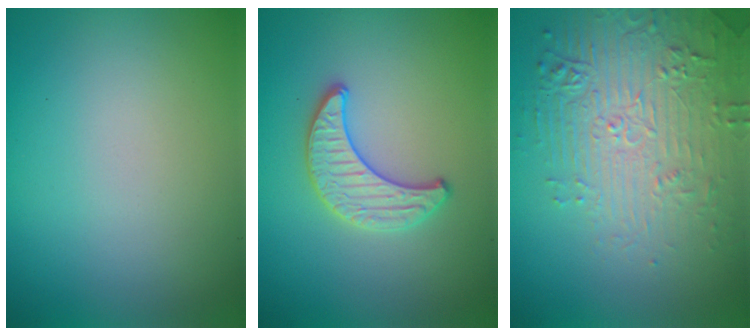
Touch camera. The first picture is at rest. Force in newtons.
{"total": 2.4, "press": 2.4, "slide": 0.1}
{"total": 4.5, "press": 4.2, "slide": 1.6}